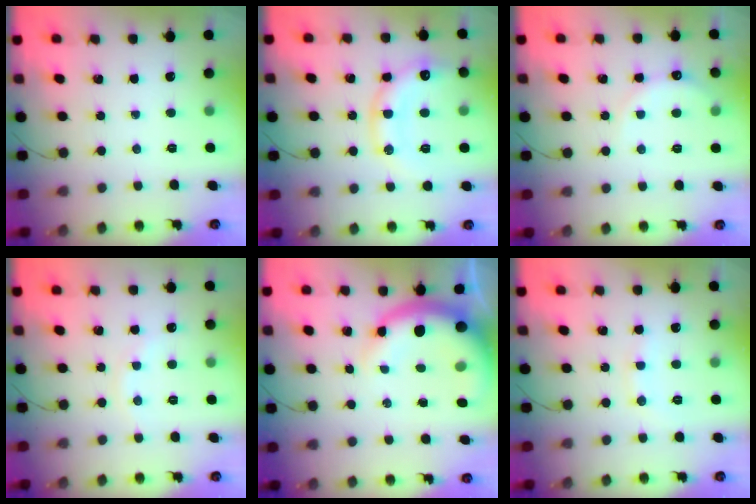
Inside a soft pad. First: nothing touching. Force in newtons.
{"total": 14.7, "press": 14.6, "slide": 1.5}
{"total": 7.3, "press": 7.1, "slide": 1.7}
{"total": 5.7, "press": 5.4, "slide": 1.6}
{"total": 10.8, "press": 10.4, "slide": 2.7}
{"total": 7.3, "press": 7.2, "slide": 1.4}